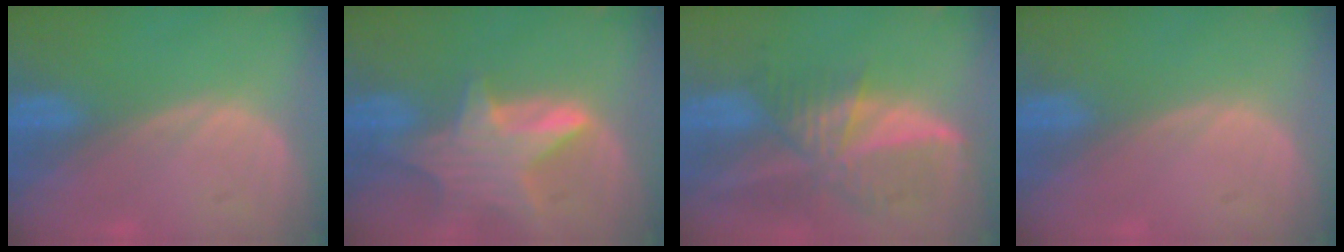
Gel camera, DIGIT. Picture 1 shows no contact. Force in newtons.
{"total": 8.1, "press": 7.3, "slide": 3.6}
{"total": 9.4, "press": 8.1, "slide": 4.7}
{"total": 0.0}